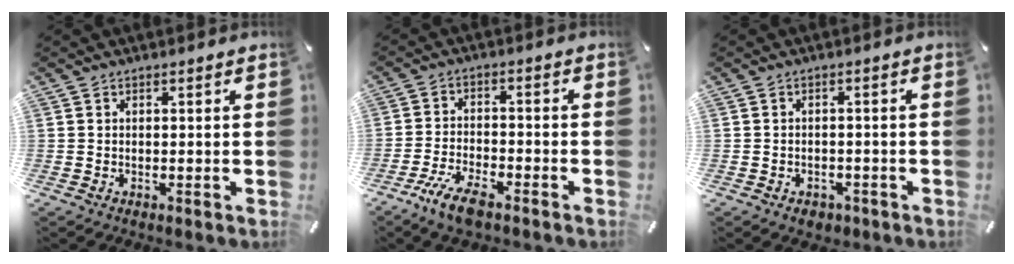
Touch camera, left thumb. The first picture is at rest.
{"total": 7.8, "force": [-5.5, 2.6, 4.9], "torque": [-0.103, 0.018, -0.103]}
{"total": 2.6, "force": [-1.6, 1.9, 0.9], "torque": [-0.022, 0.005, -0.033]}